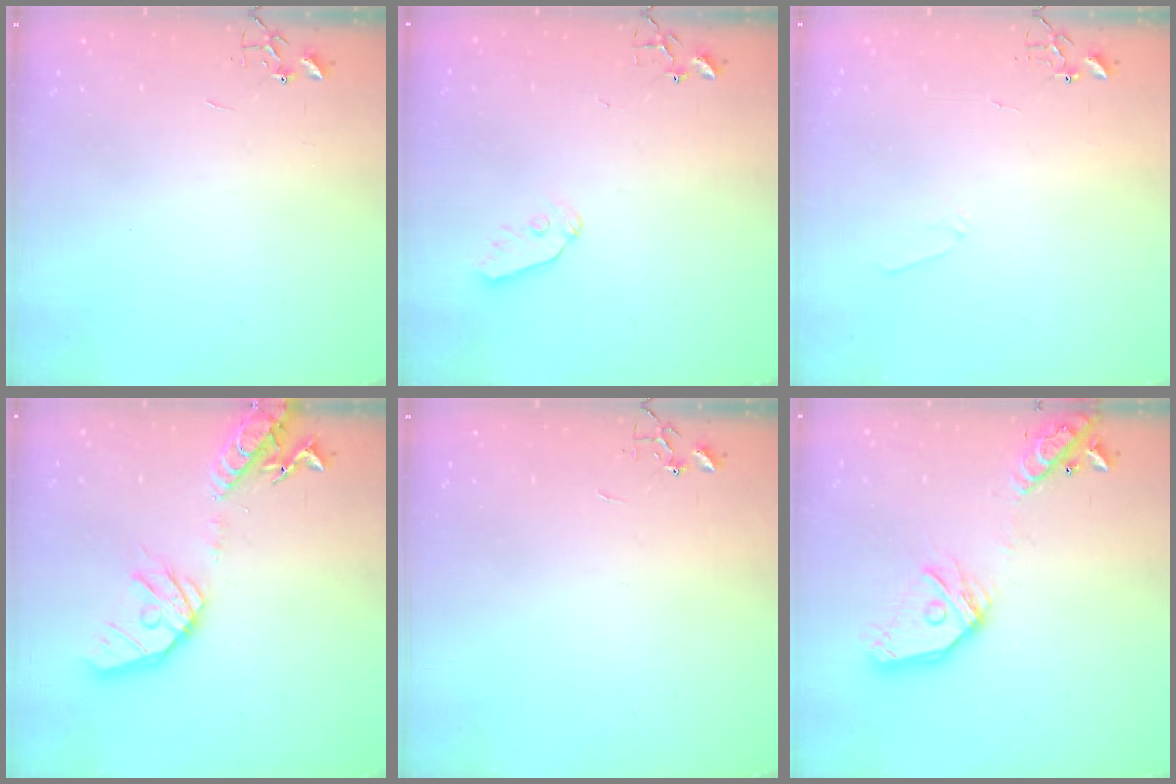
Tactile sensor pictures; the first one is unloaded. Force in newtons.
{"total": 6.7, "press": 6.7, "slide": 0.8}
{"total": 5.9, "press": 5.9, "slide": 0.4}
{"total": 17.8, "press": 17.5, "slide": 3.0}
{"total": 0.0}
{"total": 17.7, "press": 17.5, "slide": 2.5}